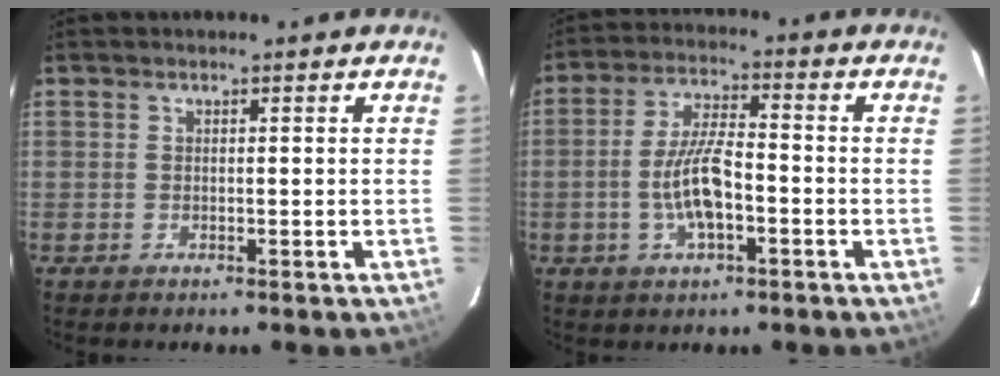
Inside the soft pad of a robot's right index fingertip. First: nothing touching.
{"total": 8.7, "force": [-2.6, 2.7, 7.9], "torque": [-0.159, 0.004, -0.046]}